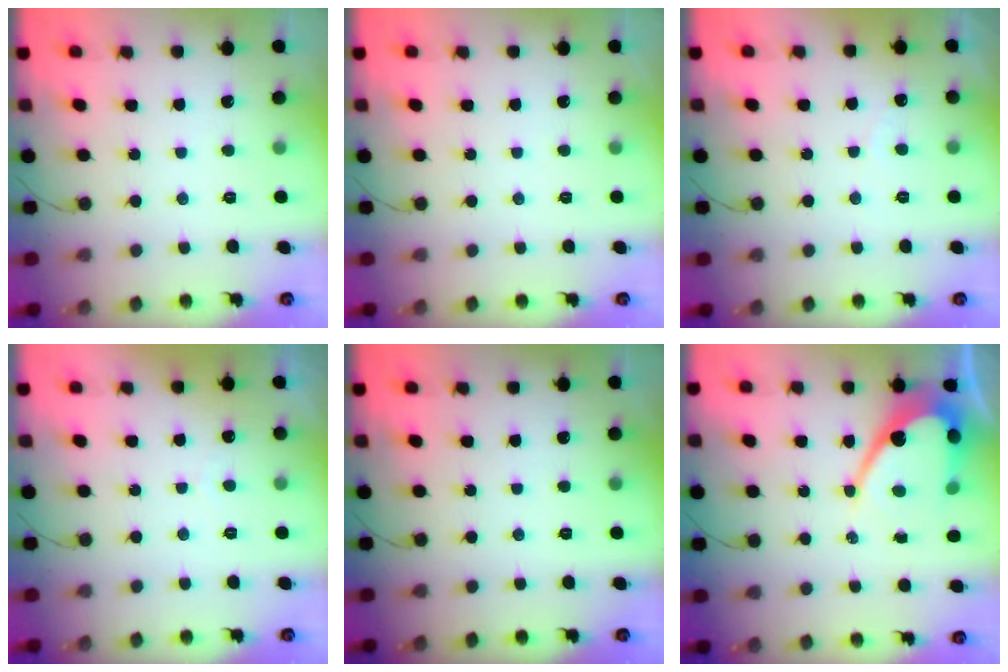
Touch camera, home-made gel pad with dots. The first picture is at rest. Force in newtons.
{"total": 0.0}
{"total": 1.9, "press": 1.9, "slide": 0.2}
{"total": 1.7, "press": 1.6, "slide": 0.0}
{"total": 0.0}
{"total": 13.5, "press": 13.5, "slide": 1.1}